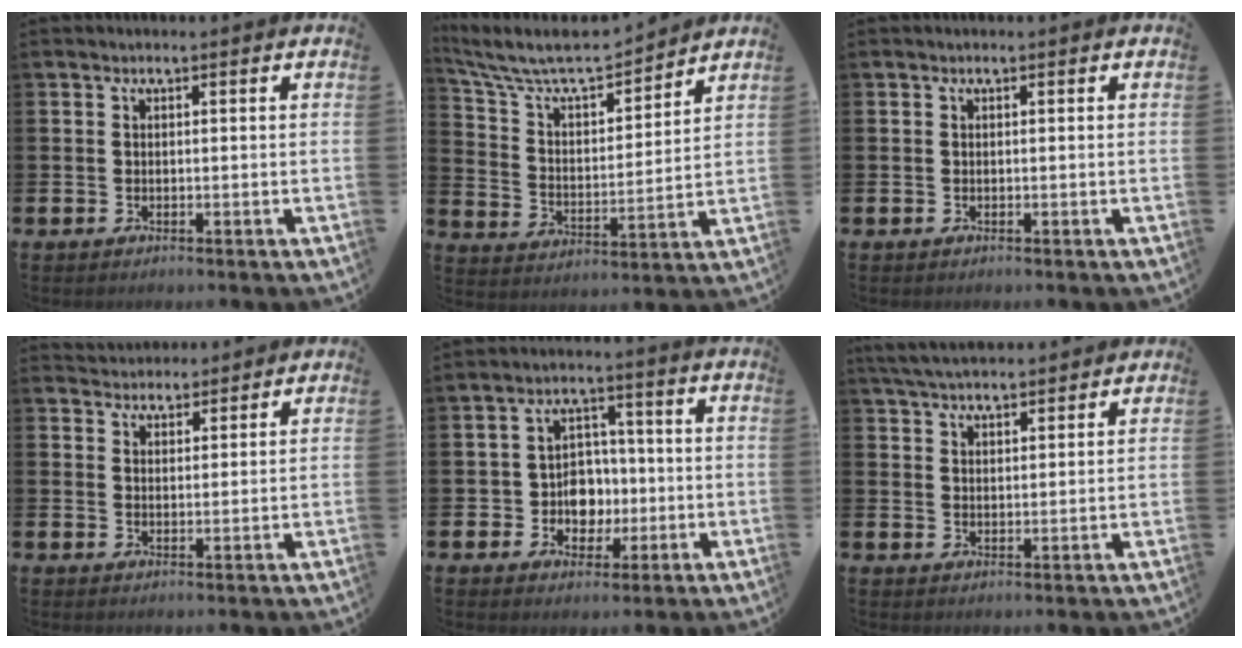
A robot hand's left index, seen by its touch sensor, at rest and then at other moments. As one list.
[{"total": 8.7, "force": [8.0, 2.1, 2.7], "torque": [-0.092, -0.057, 0.138]}, {"total": 0.0}, {"total": 3.2, "force": [3.0, 0.8, -0.4], "torque": [0.003, -0.013, 0.055]}, {"total": 5.6, "force": [-0.8, 5.1, 2.1], "torque": [-0.045, 0.011, -0.021]}, {"total": 4.5, "force": [4.4, 0.4, 0.7], "torque": [-0.030, -0.015, 0.082]}]